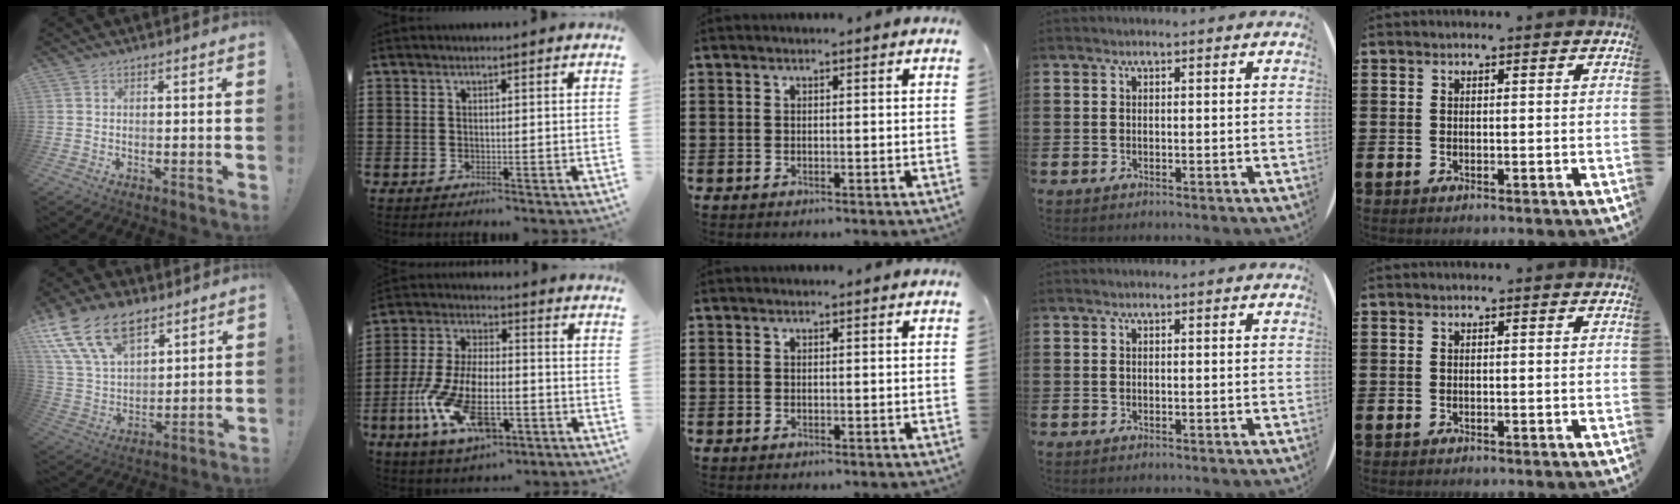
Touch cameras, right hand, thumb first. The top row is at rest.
{"thumb": {"total": 18.5, "force": [11.1, 11.0, 10.0], "torque": [-0.195, -0.058, 0.209]}, "index": {"total": 13.6, "force": [-5.2, 6.0, 11.0], "torque": [-0.252, -0.003, -0.101]}}